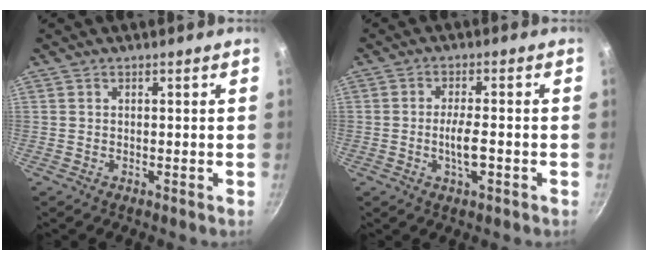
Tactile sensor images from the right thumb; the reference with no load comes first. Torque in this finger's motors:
{"motor_torque": [2.38, 2.63, 1.99, -0.78, 0.79]}